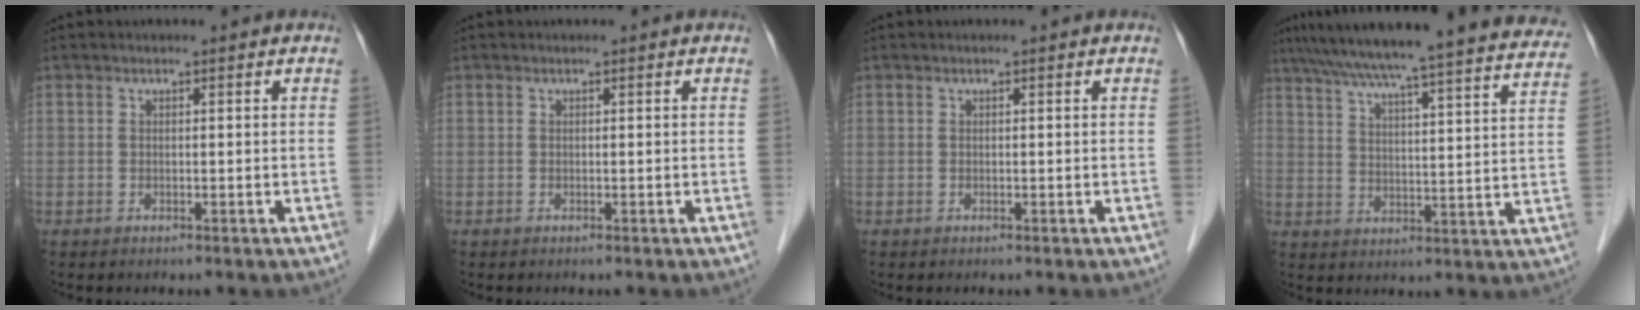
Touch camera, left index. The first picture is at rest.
{"total": 0.0}
{"total": 0.0}
{"total": 31.1, "force": [28.2, 1.6, 13.1], "torque": [-0.210, -0.043, 0.350]}